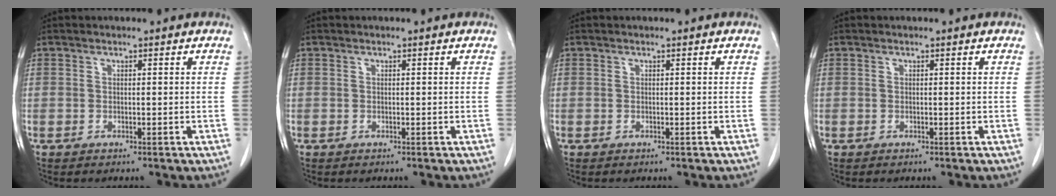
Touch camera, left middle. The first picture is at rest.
{"total": 0.0}
{"total": 0.0}
{"total": 0.0}